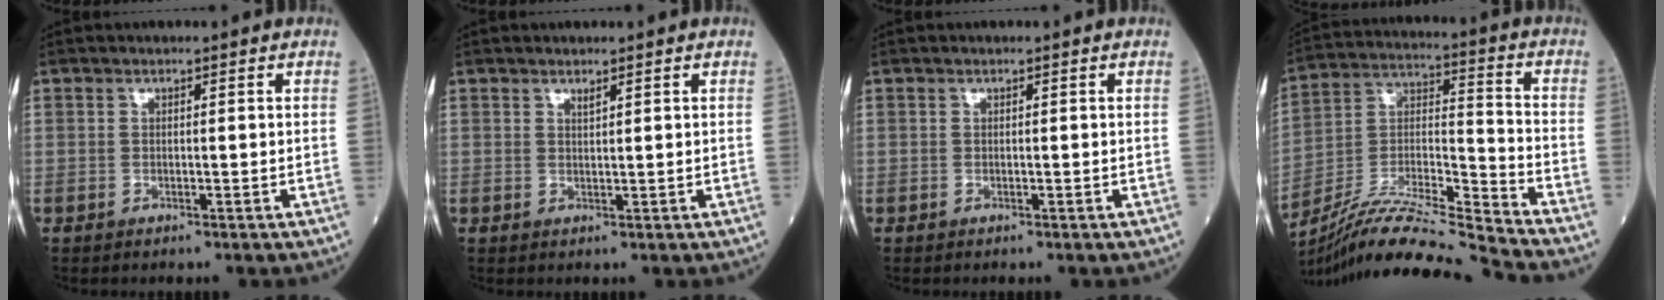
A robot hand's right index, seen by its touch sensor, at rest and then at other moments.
{"total": 0.7, "force": [0.6, 0.1, 0.4], "torque": [-0.009, -0.005, 0.011]}
{"total": 0.0}
{"total": 17.1, "force": [-16.0, -2.4, 5.5], "torque": [-0.107, 0.013, -0.289]}